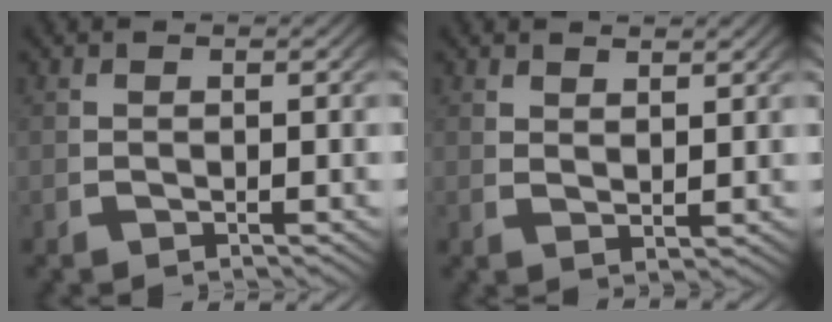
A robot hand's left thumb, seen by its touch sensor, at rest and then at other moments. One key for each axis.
{"total": 1.8, "fx": 1.8, "fy": 0.0, "fz": 0.5, "tx": -0.007, "ty": -0.005, "tz": 0.043}